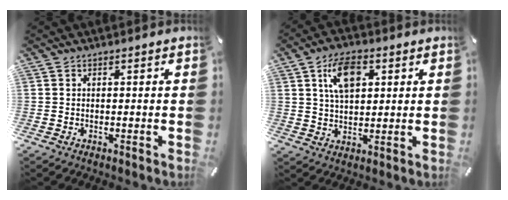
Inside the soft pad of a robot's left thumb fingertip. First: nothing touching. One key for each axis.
{"total": 8.9, "fx": 3.5, "fy": 5.3, "fz": 6.3, "tx": -0.100, "ty": 0.001, "tz": 0.059}